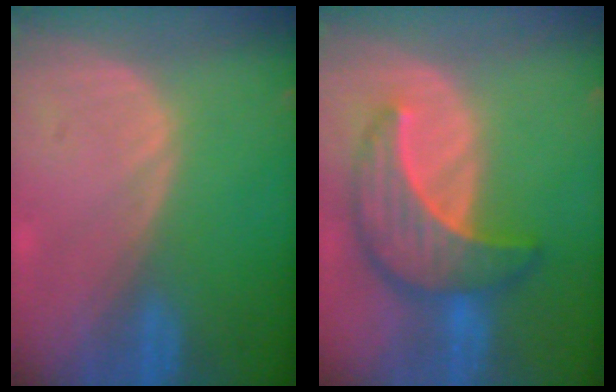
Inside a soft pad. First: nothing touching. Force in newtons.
{"total": 8.9, "press": 8.9, "slide": 0.8}